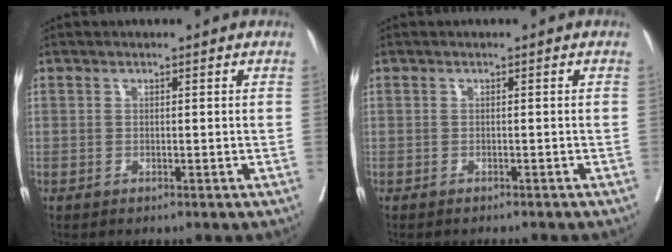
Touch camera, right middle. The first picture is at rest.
{"total": 3.3, "force": [-3.1, 0.4, 1.0], "torque": [-0.011, -0.005, -0.041]}